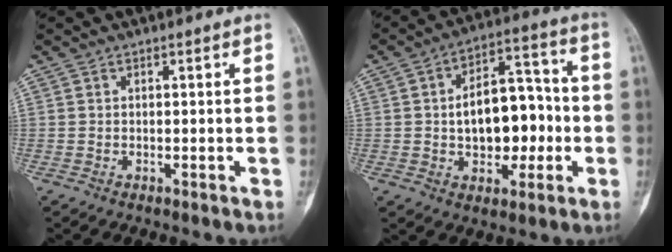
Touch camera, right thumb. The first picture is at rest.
{"total": 14.1, "force": [-1.1, 8.8, 11.0], "torque": [-0.130, 0.037, -0.014]}